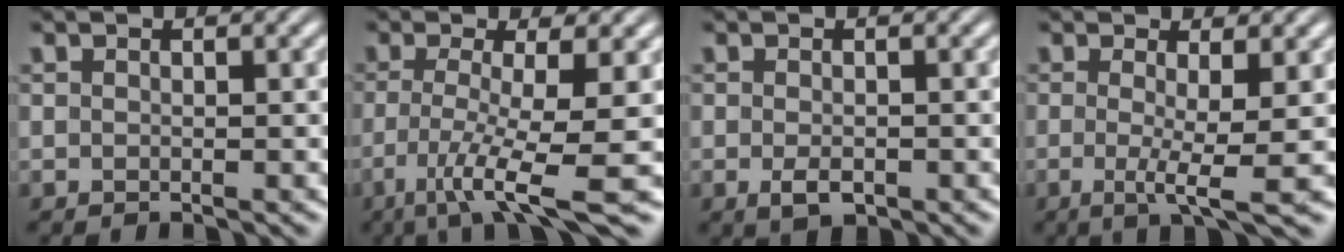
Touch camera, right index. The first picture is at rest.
{"total": 7.4, "force": [-4.2, 1.0, 6.1], "torque": [-0.109, -0.041, -0.046]}
{"total": 2.2, "force": [-1.1, 1.1, 1.5], "torque": [-0.029, -0.016, -0.008]}
{"total": 3.8, "force": [-0.9, -0.2, 3.7], "torque": [-0.070, -0.030, -0.006]}